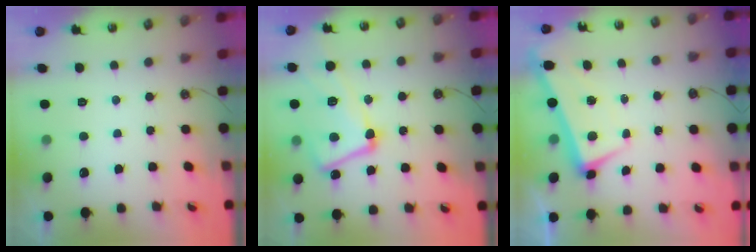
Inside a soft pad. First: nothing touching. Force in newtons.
{"total": 11.5, "press": 11.4, "slide": 1.5}
{"total": 1.5, "press": 0.4, "slide": 1.5}